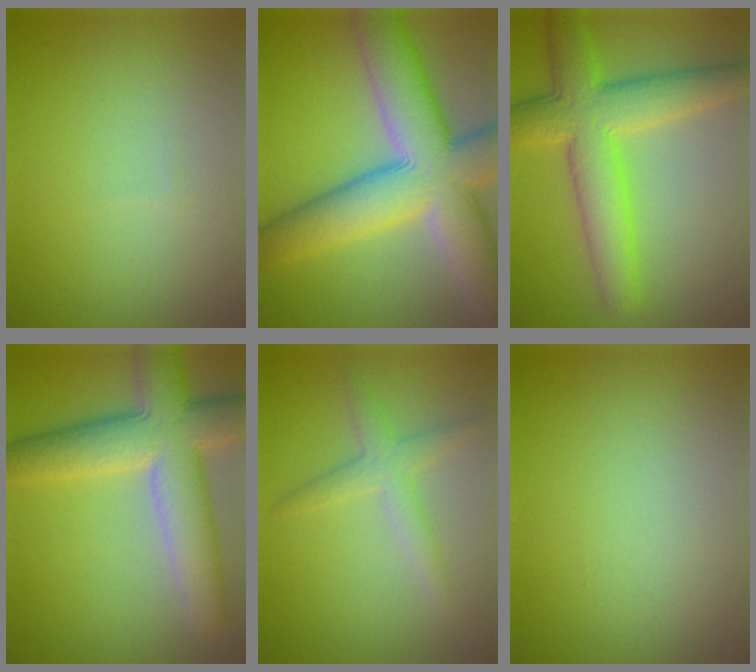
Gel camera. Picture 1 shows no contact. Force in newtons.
{"total": 13.1, "press": 13.1, "slide": 0.9}
{"total": 8.2, "press": 8.2, "slide": 0.2}
{"total": 9.9, "press": 9.9, "slide": 0.6}
{"total": 2.6, "press": 2.6, "slide": 0.2}
{"total": 0.0}